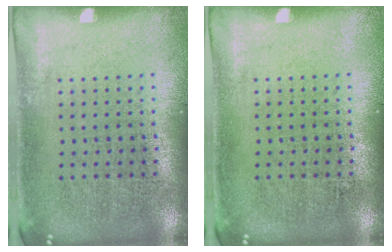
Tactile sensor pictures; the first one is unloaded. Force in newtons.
{"total": 0.0}